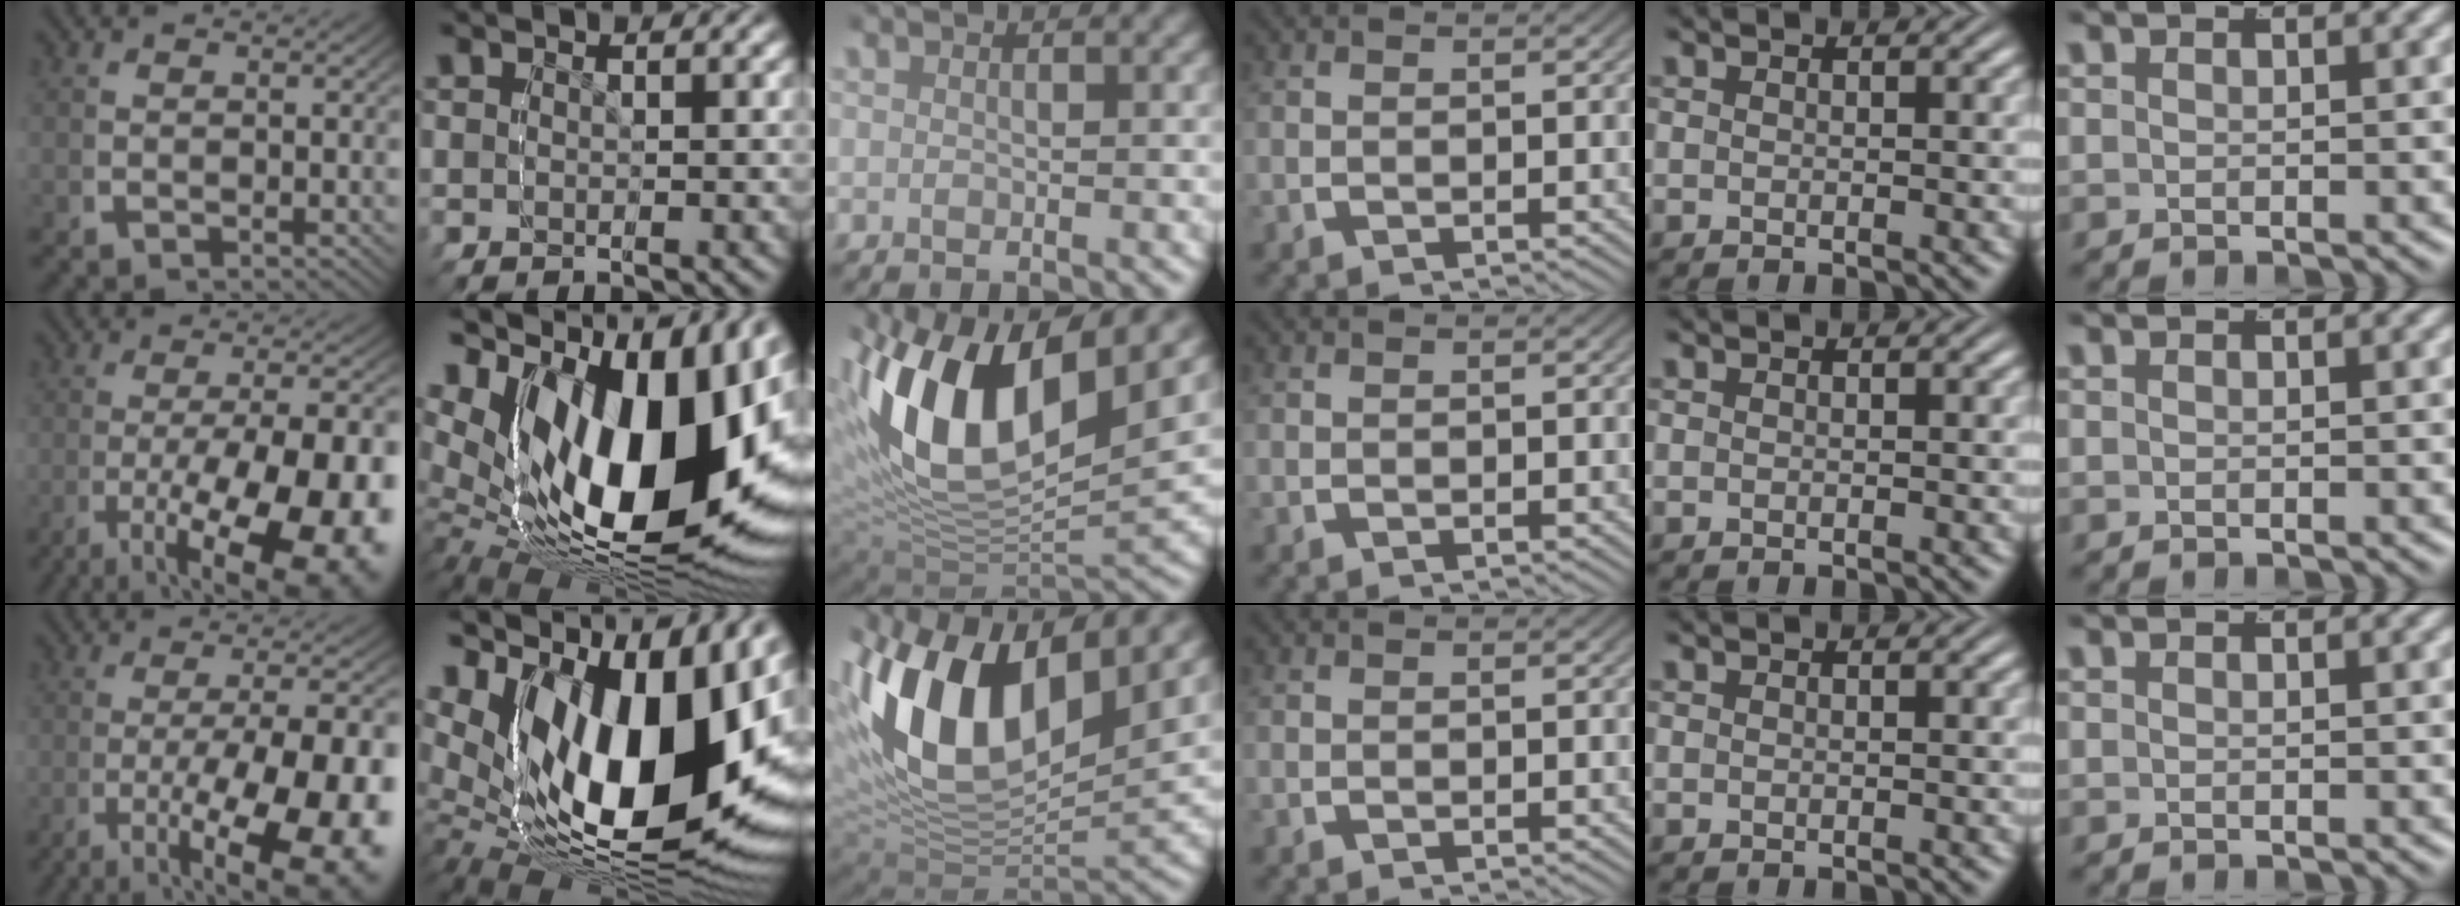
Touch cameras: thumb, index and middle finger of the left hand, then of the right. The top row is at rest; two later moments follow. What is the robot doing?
{"motion": "grasp_and_lifting", "object": "bottle"}